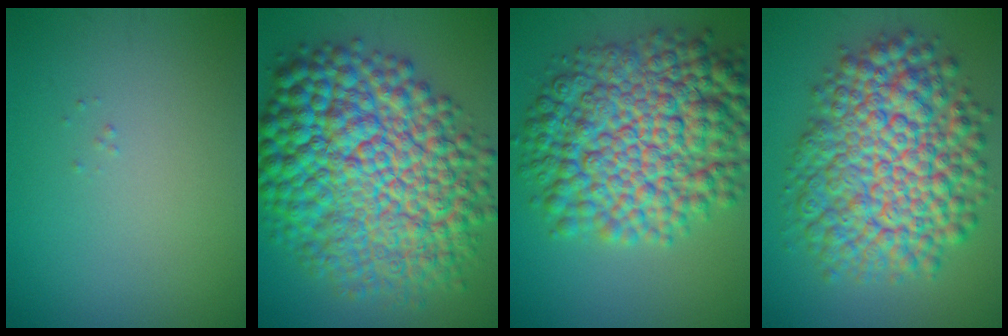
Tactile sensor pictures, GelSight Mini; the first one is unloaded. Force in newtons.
{"total": 16.5, "press": 16.5, "slide": 0.1}
{"total": 12.6, "press": 12.6, "slide": 0.3}
{"total": 11.6, "press": 11.6, "slide": 0.3}